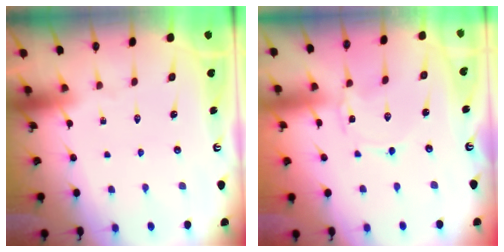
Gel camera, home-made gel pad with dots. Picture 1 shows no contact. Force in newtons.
{"total": 0.0}